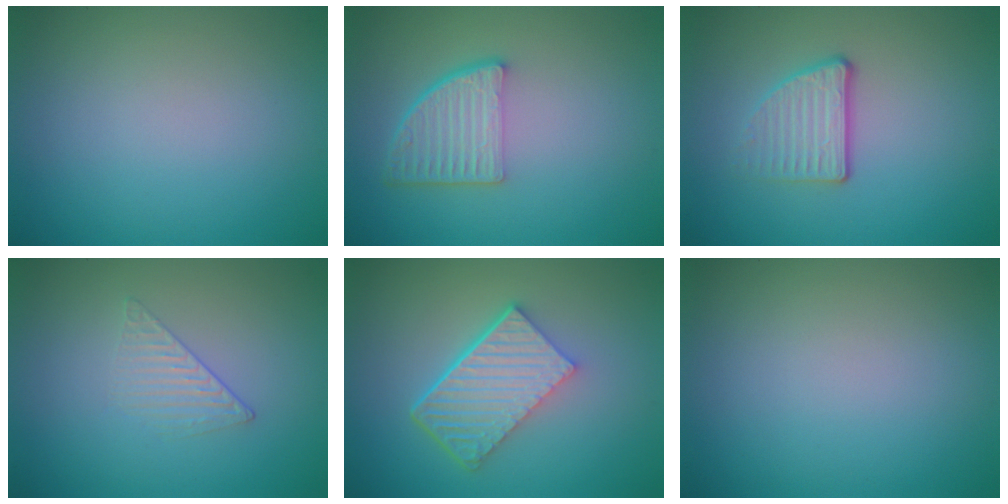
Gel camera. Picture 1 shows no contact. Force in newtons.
{"total": 4.7, "press": 3.4, "slide": 3.3}
{"total": 3.0, "press": 2.3, "slide": 1.9}
{"total": 1.3, "press": 0.4, "slide": 1.2}
{"total": 6.1, "press": 4.1, "slide": 4.4}
{"total": 0.0}